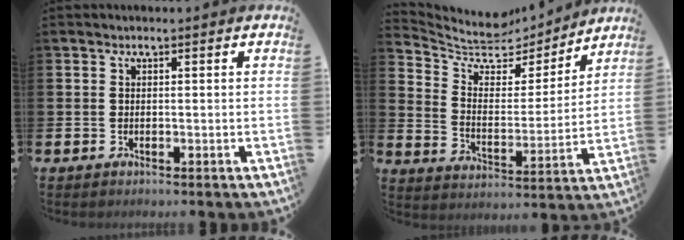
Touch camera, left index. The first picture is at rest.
{"total": 7.1, "force": [6.4, 2.7, 1.4], "torque": [-0.063, -0.055, 0.108]}